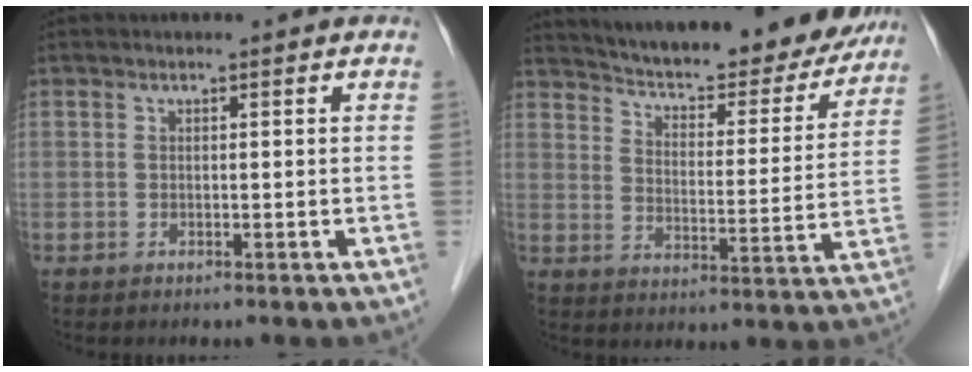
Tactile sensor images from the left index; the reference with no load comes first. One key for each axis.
{"total": 23.2, "fx": 21.2, "fy": 5.0, "fz": 8.0, "tx": -0.121, "ty": -0.028, "tz": 0.278}